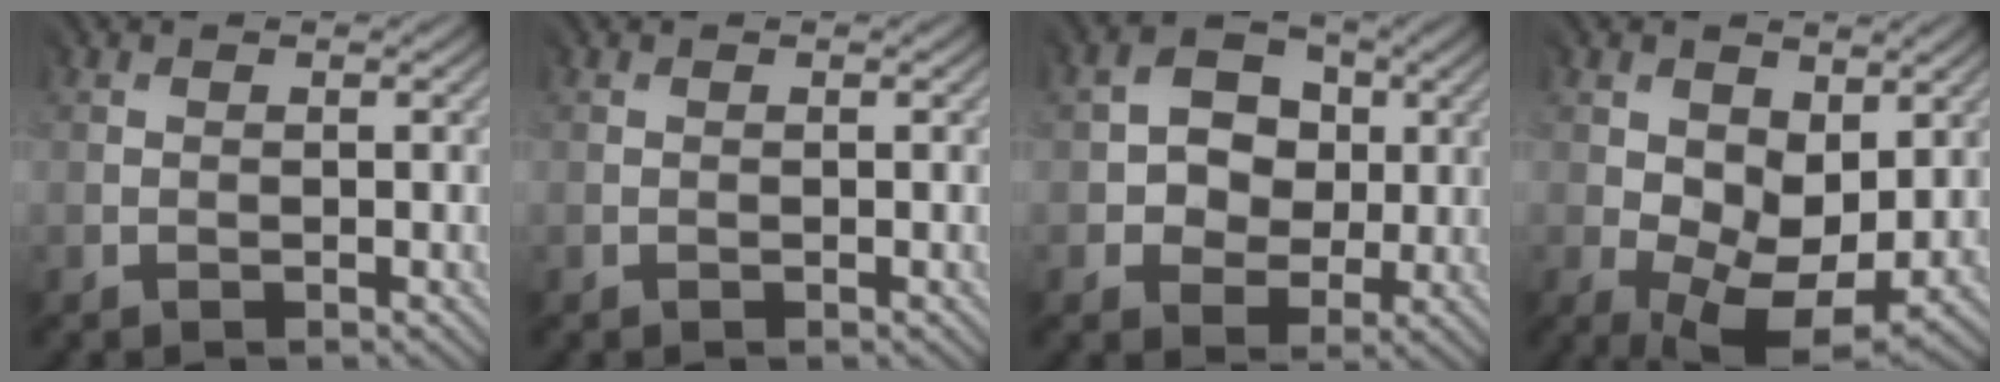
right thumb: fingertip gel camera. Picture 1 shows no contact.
{"total": 0.0}
{"total": 5.6, "force": [0.6, 5.1, 2.2], "torque": [-0.044, 0.003, -0.002]}
{"total": 8.7, "force": [0.6, 6.1, 6.2], "torque": [-0.145, -0.021, 0.022]}